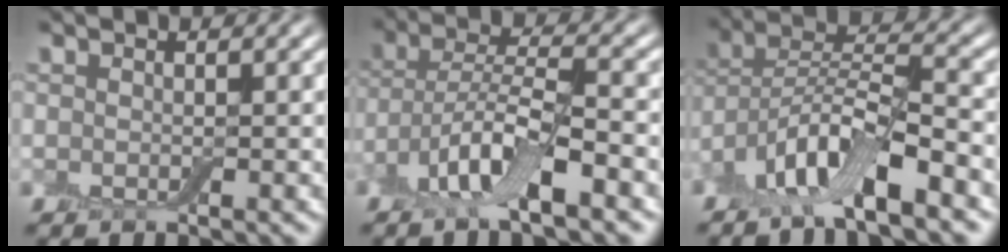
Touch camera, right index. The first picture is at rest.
{"total": 6.4, "force": [-3.5, 1.7, 5.1], "torque": [-0.098, 0.005, -0.074]}
{"total": 8.5, "force": [-5.5, 1.9, 6.1], "torque": [-0.110, 0.009, -0.108]}